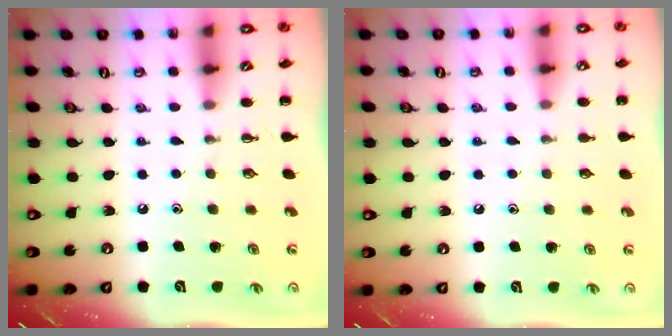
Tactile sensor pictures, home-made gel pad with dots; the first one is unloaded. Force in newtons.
{"total": 3.8, "press": 3.6, "slide": 1.1}